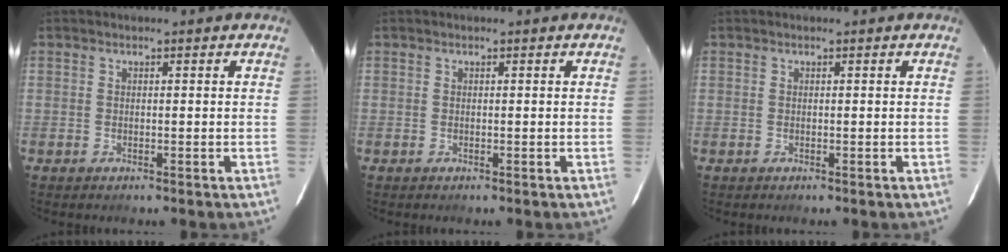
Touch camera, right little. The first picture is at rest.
{"total": 0.0}
{"total": 0.0}